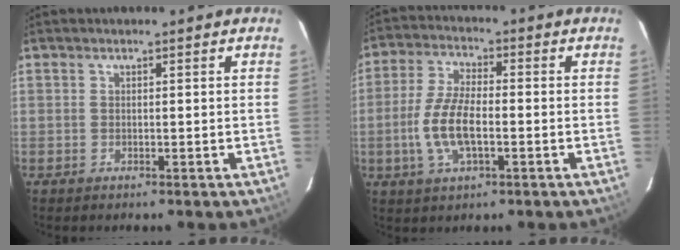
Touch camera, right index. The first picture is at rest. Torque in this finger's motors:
{"motor_torque": [1.51, -0.38, 0.81, 0.21]}